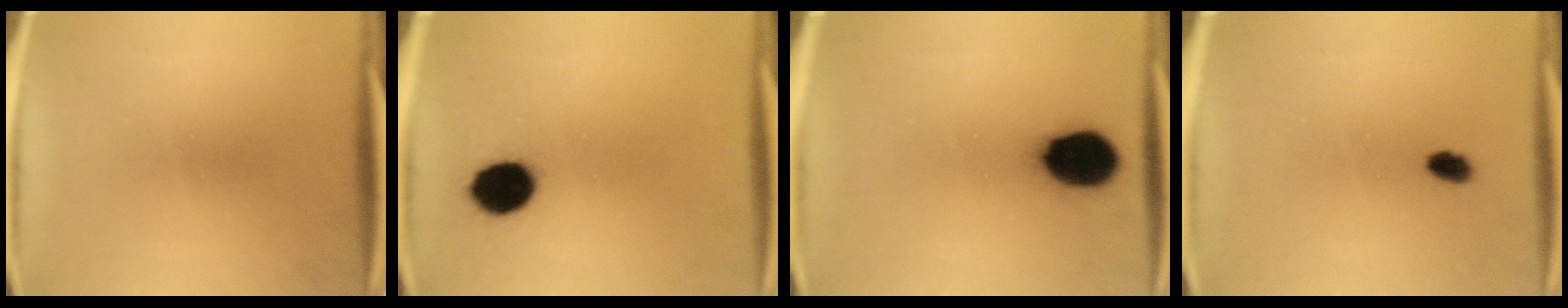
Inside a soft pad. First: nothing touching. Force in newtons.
{"total": 9.6}
{"total": 13.6}
{"total": 2.3}